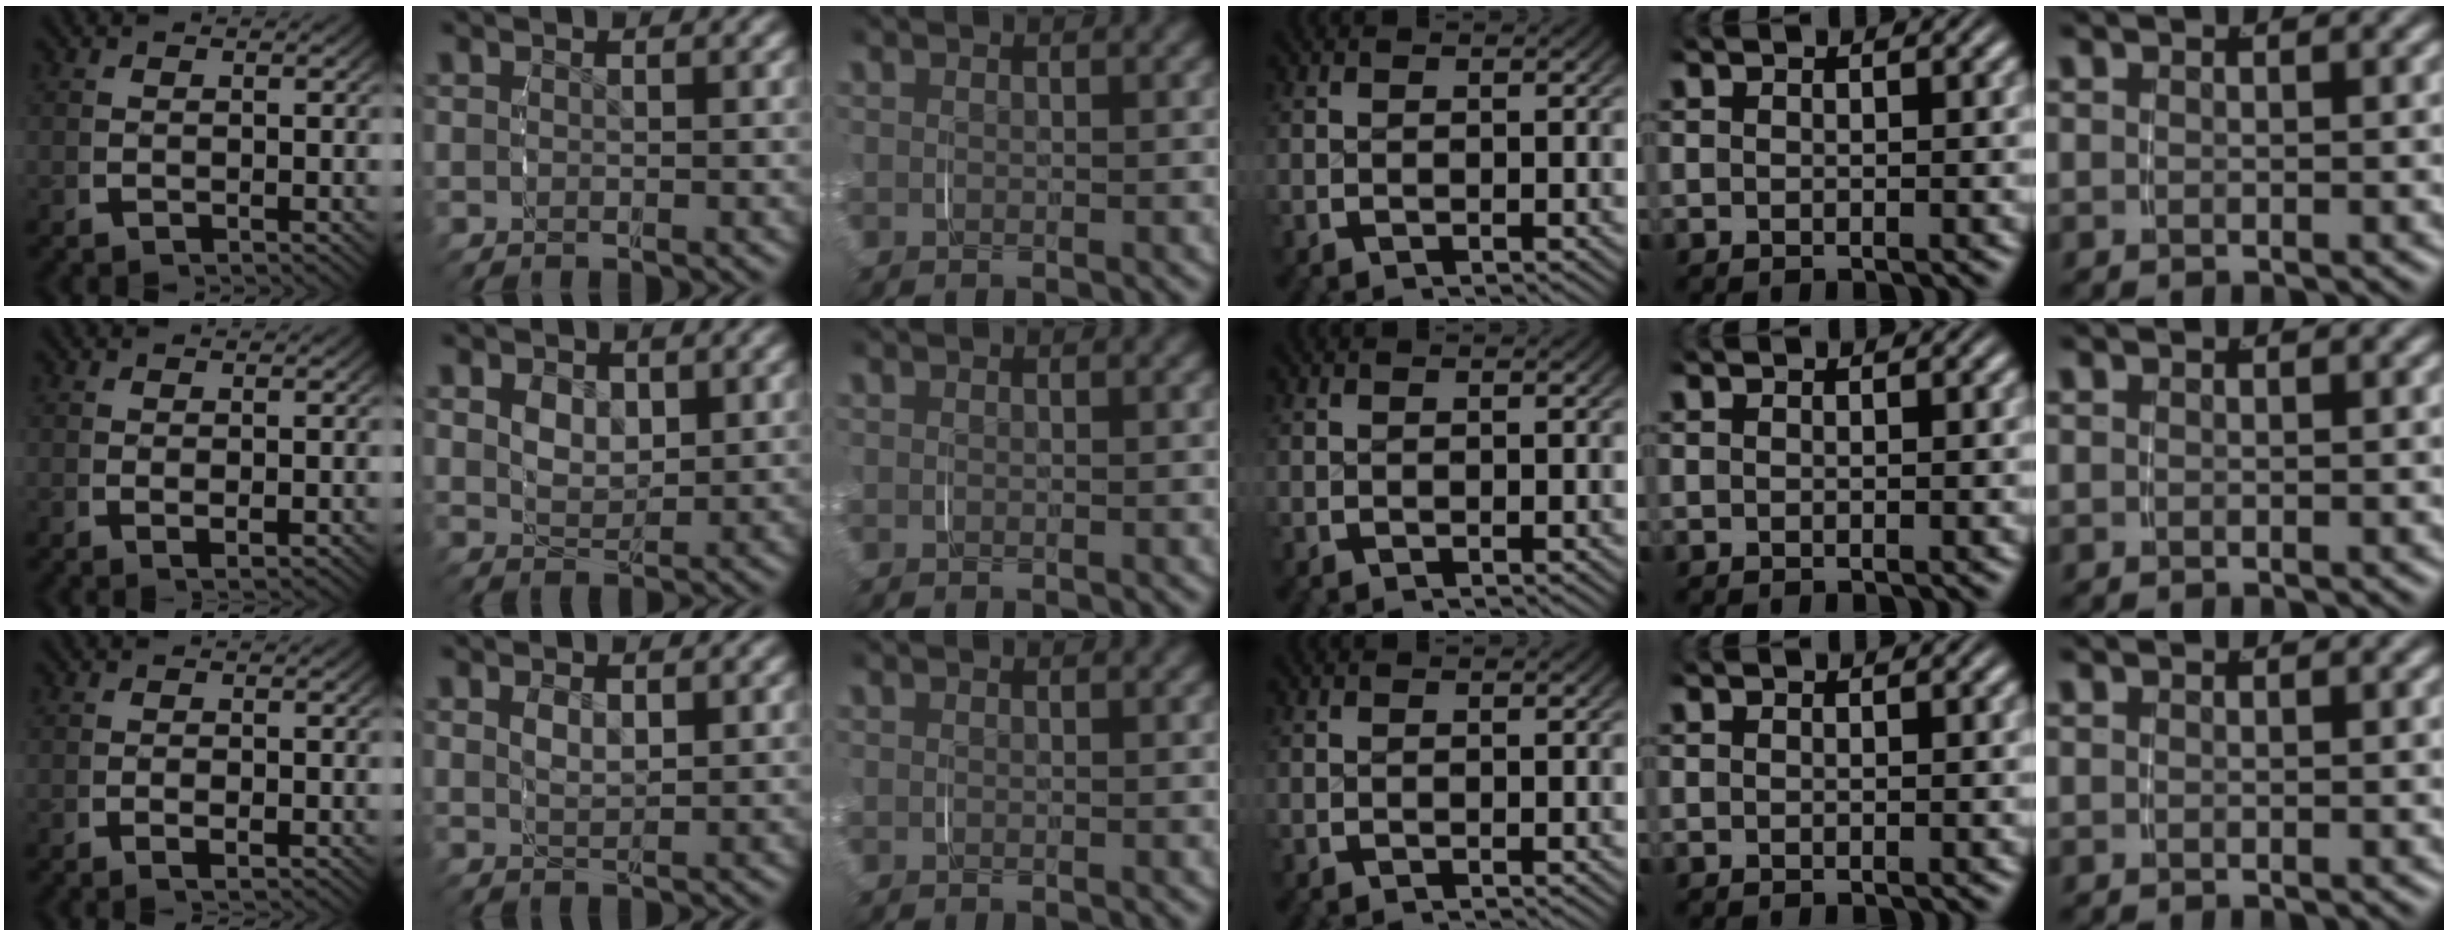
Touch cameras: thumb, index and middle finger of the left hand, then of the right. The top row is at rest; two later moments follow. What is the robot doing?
{"motion": "grasp_and_lifting", "object": "pen bag"}